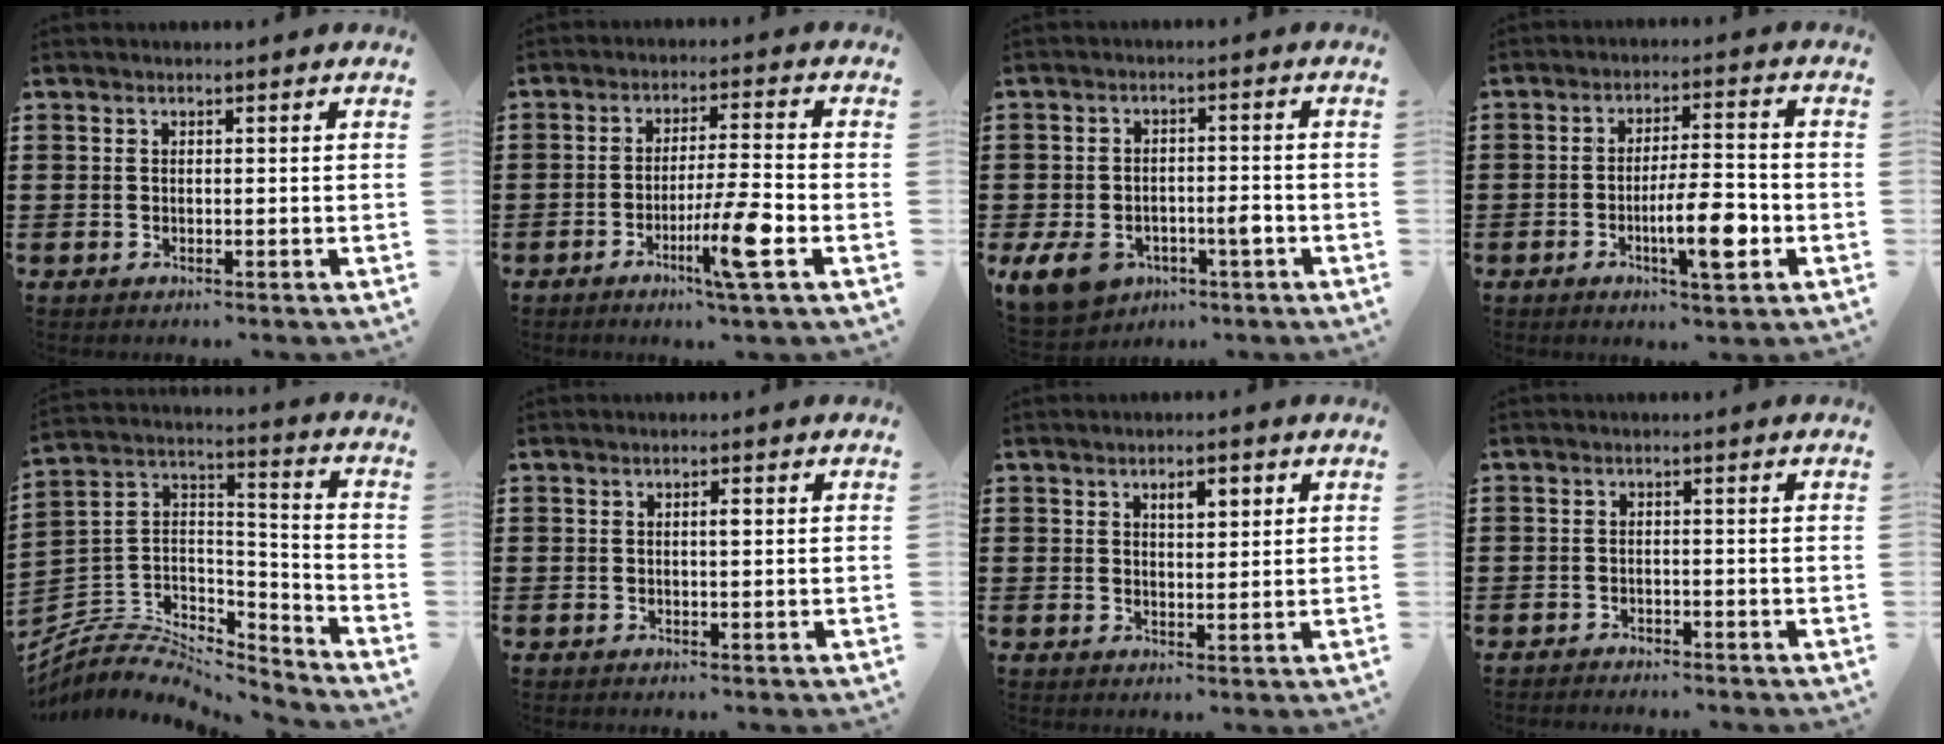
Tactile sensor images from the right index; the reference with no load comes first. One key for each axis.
{"total": 8.7, "fx": -3.5, "fy": 0.2, "fz": 8.0, "tx": -0.141, "ty": -0.010, "tz": -0.064}
{"total": 6.6, "fx": -3.5, "fy": 3.9, "fz": 4.1, "tx": -0.097, "ty": 0.006, "tz": -0.066}
{"total": 8.6, "fx": -2.8, "fy": 2.1, "fz": 7.9, "tx": -0.138, "ty": -0.002, "tz": -0.047}
{"total": 5.5, "fx": -5.0, "fy": 2.1, "fz": 1.0, "tx": -0.042, "ty": -0.004, "tz": -0.107}
{"total": 1.1, "fx": 0.2, "fy": 0.3, "fz": 1.1, "tx": -0.021, "ty": 0.002, "tz": 0.002}
{"total": 3.0, "fx": 1.3, "fy": 1.2, "fz": 2.4, "tx": -0.034, "ty": 0.000, "tz": 0.017}
{"total": 1.2, "fx": -1.2, "fy": 0.2, "fz": -0.1, "tx": -0.003, "ty": 0.003, "tz": -0.026}